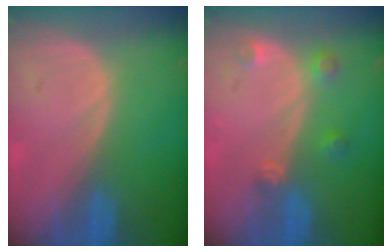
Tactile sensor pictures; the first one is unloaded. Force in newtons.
{"total": 2.7, "press": 2.6, "slide": 0.4}